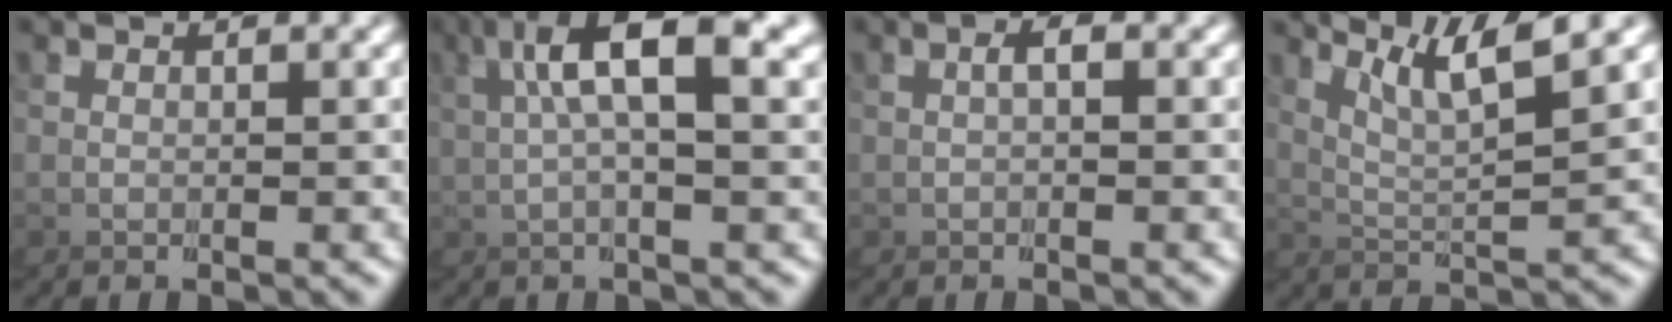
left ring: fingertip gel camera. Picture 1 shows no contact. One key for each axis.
{"total": 4.7, "fx": 3.0, "fy": 0.1, "fz": 3.7, "tx": -0.077, "ty": 0.036, "tz": 0.036}
{"total": 1.3, "fx": -0.5, "fy": -1.0, "fz": -0.5, "tx": -0.012, "ty": -0.006, "tz": -0.006}
{"total": 6.5, "fx": 5.4, "fy": -3.3, "fz": -1.5, "tx": -0.010, "ty": 0.034, "tz": 0.073}